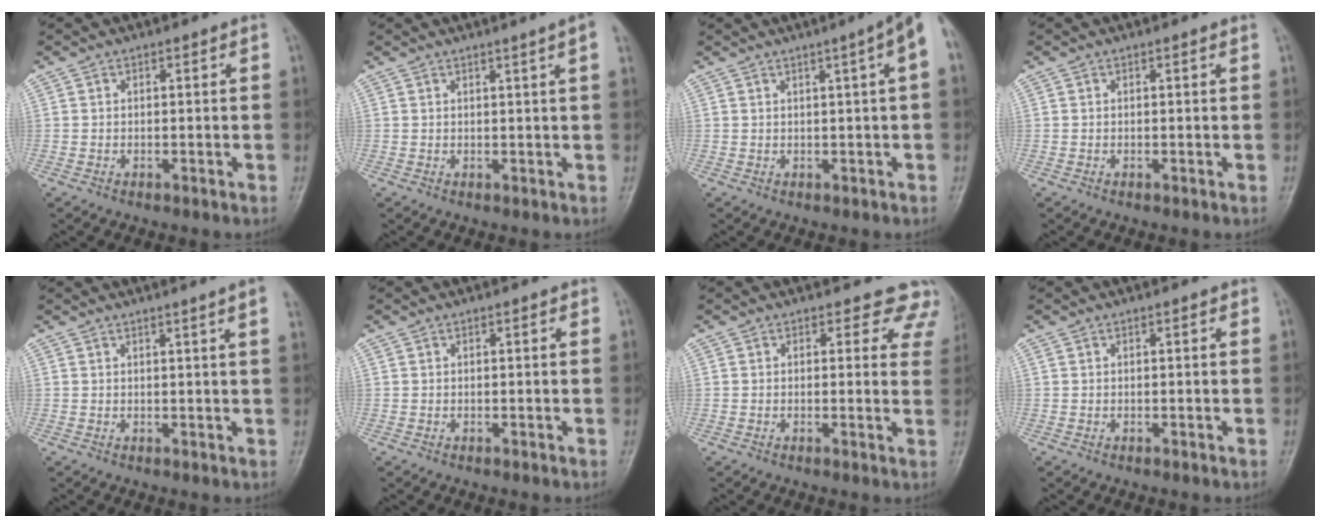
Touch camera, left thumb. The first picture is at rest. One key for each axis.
{"total": 3.1, "fx": 1.6, "fy": -0.8, "fz": 2.5, "tx": -0.032, "ty": -0.001, "tz": 0.025}
{"total": 5.6, "fx": 1.5, "fy": -0.1, "fz": 5.4, "tx": -0.068, "ty": 0.015, "tz": 0.019}
{"total": 0.0}
{"total": 3.4, "fx": 2.1, "fy": -0.8, "fz": 2.5, "tx": -0.031, "ty": -0.005, "tz": 0.027}
{"total": 0.0}
{"total": 6.9, "fx": 6.0, "fy": 3.4, "fz": 0.3, "tx": 0.054, "ty": -0.024, "tz": 0.031}
{"total": 0.5, "fx": 0.3, "fy": 0.3, "fz": 0.3, "tx": -0.003, "ty": 0.001, "tz": 0.005}